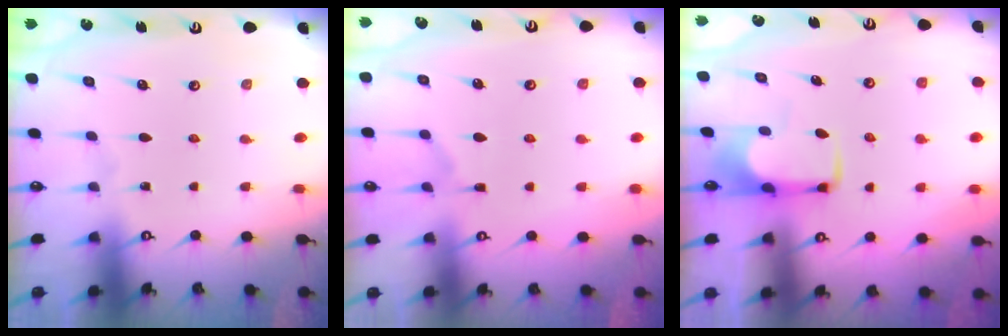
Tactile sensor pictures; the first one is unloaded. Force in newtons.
{"total": 1.7, "press": 1.0, "slide": 1.3}
{"total": 2.1, "press": 2.0, "slide": 0.4}